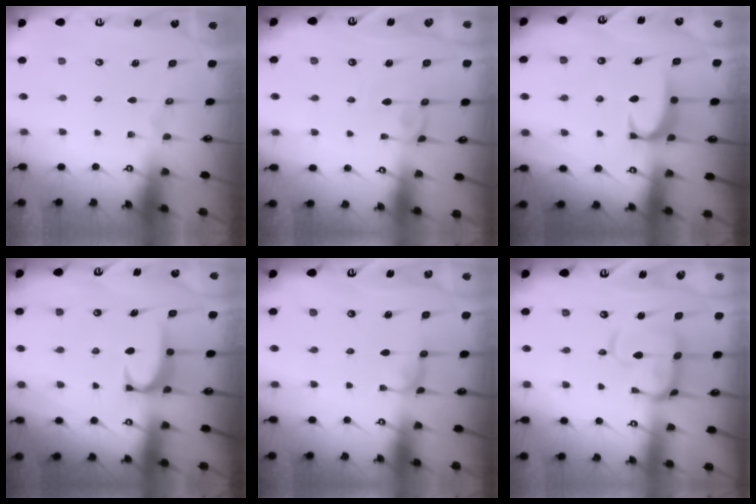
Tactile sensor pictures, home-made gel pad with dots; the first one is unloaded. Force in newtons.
{"total": 1.6, "press": 1.6, "slide": 0.1}
{"total": 1.6, "press": 1.6, "slide": 0.5}
{"total": 1.9, "press": 1.8, "slide": 0.5}
{"total": 0.6, "press": 0.6, "slide": 0.3}
{"total": 8.4, "press": 8.3, "slide": 1.1}